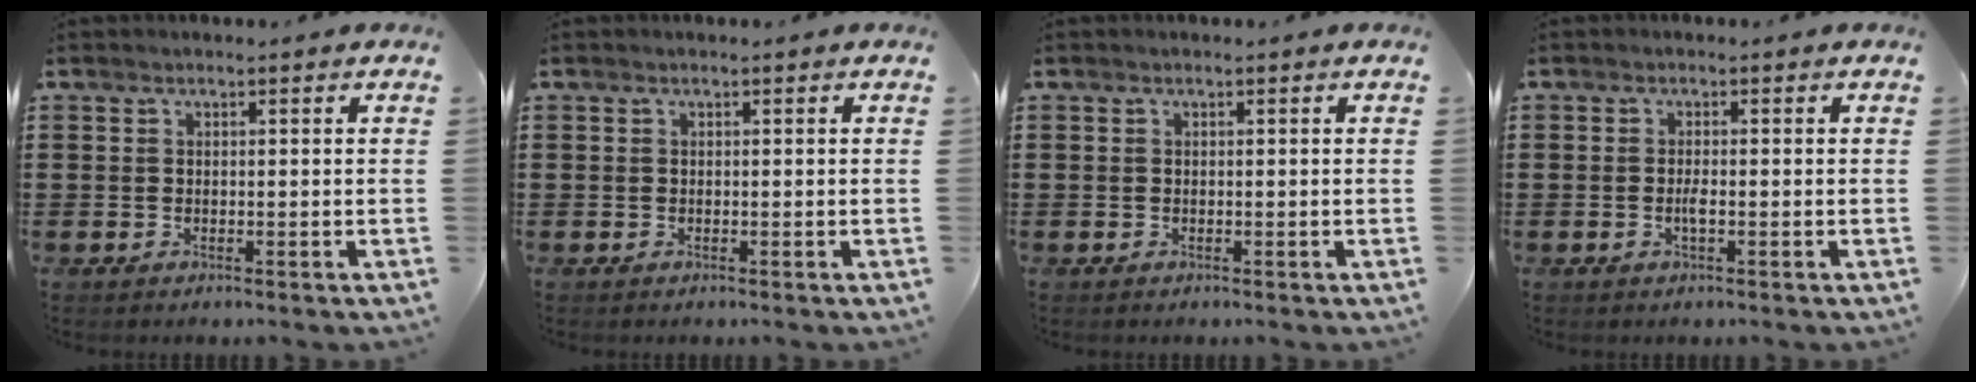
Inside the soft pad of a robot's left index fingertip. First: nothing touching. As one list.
[{"total": 0.0}, {"total": 0.0}, {"total": 1.5, "force": [-0.3, 0.3, 1.4], "torque": [-0.036, -0.005, -0.008]}]